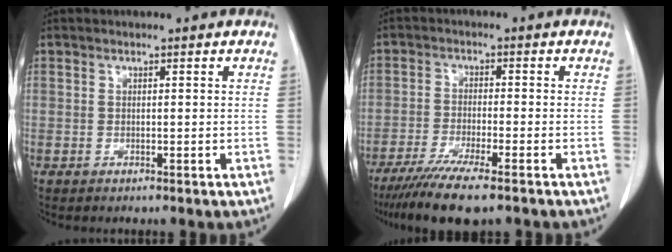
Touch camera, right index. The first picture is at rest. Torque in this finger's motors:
{"motor_torque": [1.02, -0.99, 0.50, 0.16]}